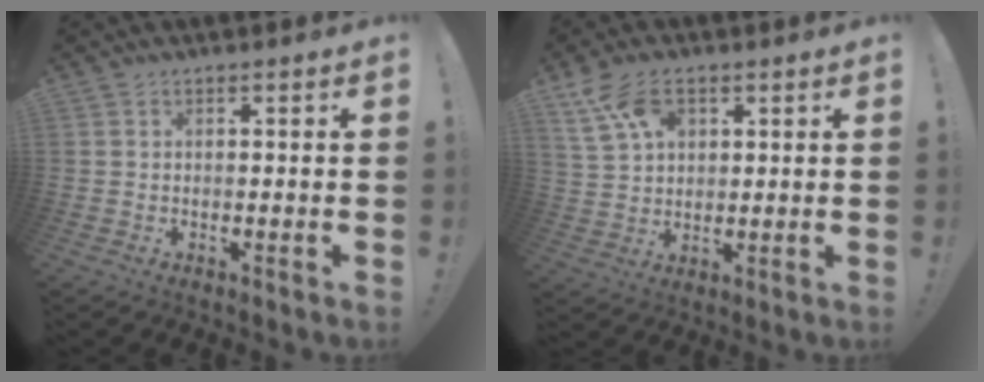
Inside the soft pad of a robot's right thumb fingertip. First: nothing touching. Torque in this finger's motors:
{"motor_torque": [0.09, 0.26, 0.72, 0.33, 0.13]}